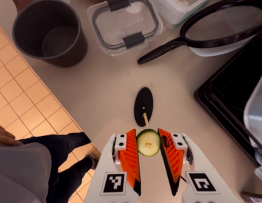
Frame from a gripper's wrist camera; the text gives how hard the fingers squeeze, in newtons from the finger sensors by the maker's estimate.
{"total": 7.8, "left": 7.5, "right": 8.1}